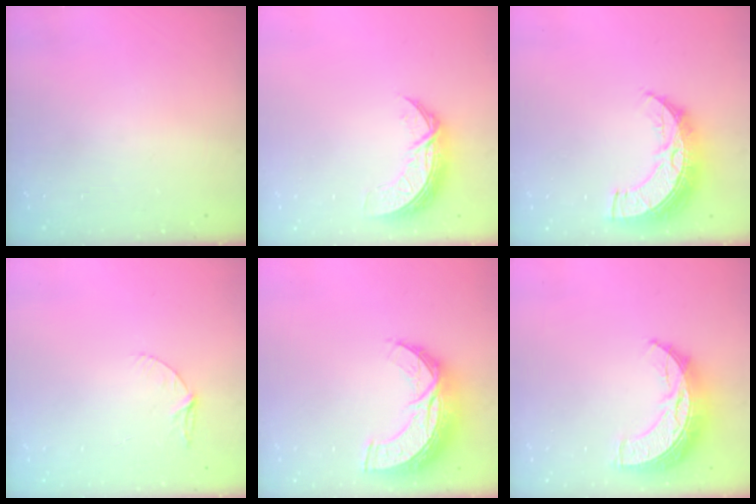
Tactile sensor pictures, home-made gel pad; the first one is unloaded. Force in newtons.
{"total": 8.2, "press": 8.2, "slide": 0.3}
{"total": 12.3, "press": 12.3, "slide": 0.9}
{"total": 5.2, "press": 5.1, "slide": 0.6}
{"total": 13.7, "press": 13.6, "slide": 0.8}
{"total": 14.1, "press": 14.1, "slide": 0.6}